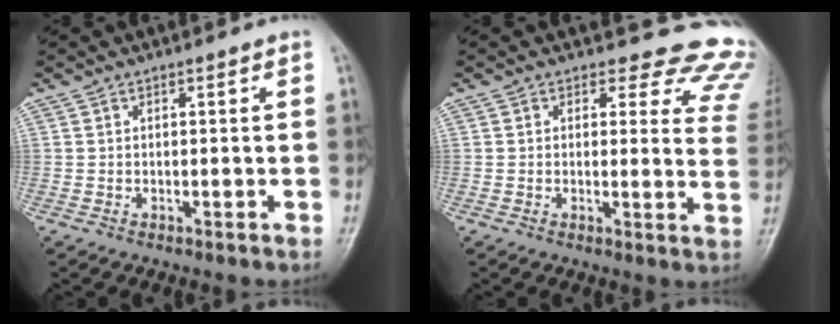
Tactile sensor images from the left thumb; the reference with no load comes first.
{"total": 13.6, "force": [12.4, 5.4, 1.9], "torque": [0.036, -0.100, 0.093]}